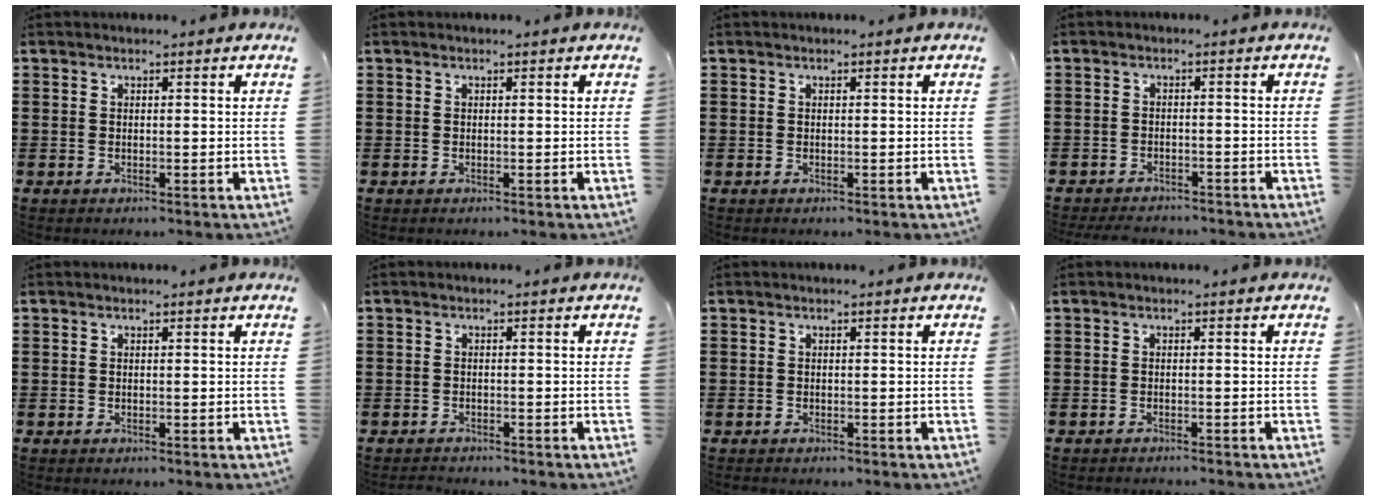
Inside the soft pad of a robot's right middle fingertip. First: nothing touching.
{"total": 0.0}
{"total": 0.0}
{"total": 2.6, "force": [-2.5, 0.5, 0.0], "torque": [-0.012, -0.002, -0.057]}
{"total": 0.0}
{"total": 1.0, "force": [-1.0, 0.2, -0.1], "torque": [0.000, 0.003, -0.023]}
{"total": 0.6, "force": [-0.5, 0.3, -0.1], "torque": [0.002, 0.005, -0.012]}
{"total": 0.7, "force": [-0.7, -0.1, 0.1], "torque": [-0.003, -0.001, -0.014]}